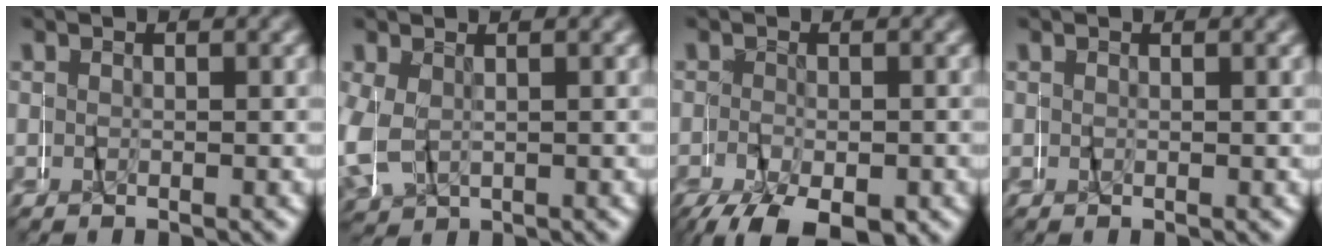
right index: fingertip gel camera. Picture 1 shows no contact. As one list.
[{"total": 5.3, "force": [0.0, 4.9, 2.1], "torque": [-0.085, -0.014, 0.007]}, {"total": 6.7, "force": [-4.1, 3.4, 4.1], "torque": [-0.084, -0.036, -0.043]}, {"total": 0.0}]